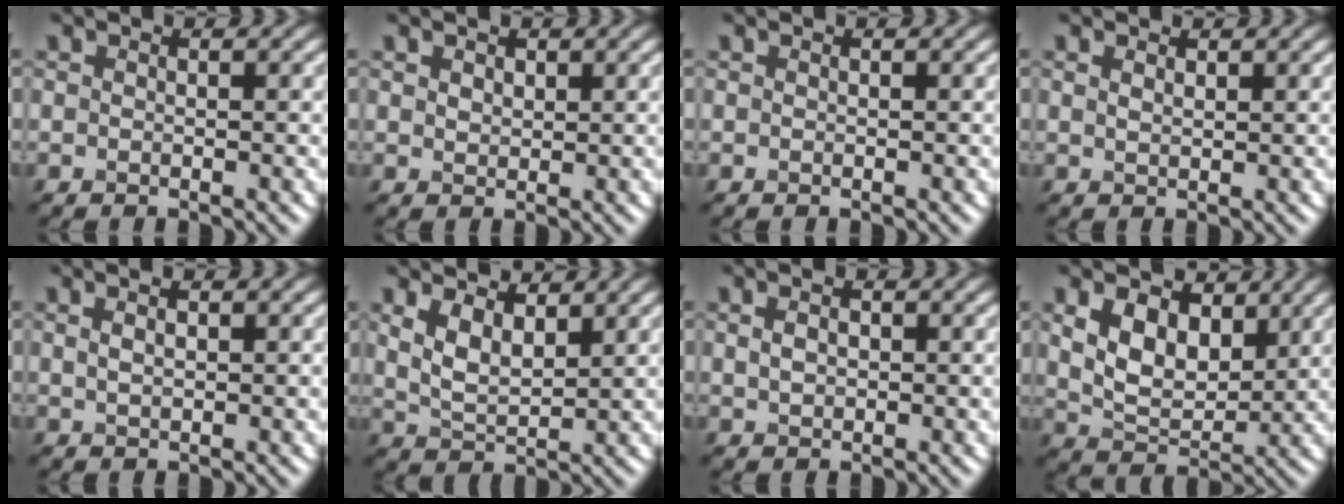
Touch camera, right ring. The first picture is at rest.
{"total": 1.5, "force": [0.9, 1.0, 0.6], "torque": [-0.012, 0.006, 0.009]}
{"total": 0.0}
{"total": 1.0, "force": [0.8, 0.4, 0.5], "torque": [-0.012, 0.002, 0.016]}
{"total": 1.4, "force": [0.6, 0.6, 1.1], "torque": [-0.024, 0.000, 0.016]}
{"total": 3.8, "force": [2.2, 1.7, 2.6], "torque": [-0.059, -0.001, 0.044]}
{"total": 1.7, "force": [0.4, 1.2, 1.2], "torque": [-0.023, 0.002, 0.011]}
{"total": 5.6, "force": [2.2, 3.5, 3.8], "torque": [-0.086, -0.006, 0.036]}